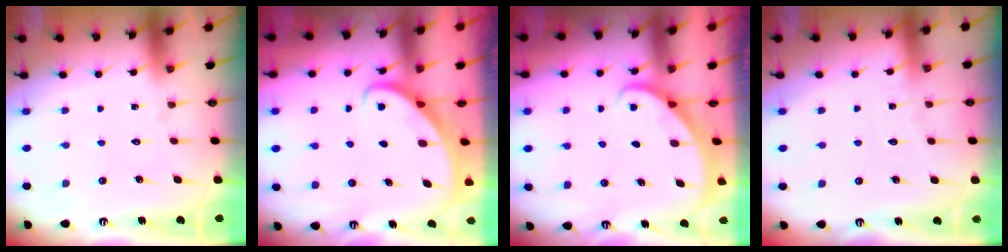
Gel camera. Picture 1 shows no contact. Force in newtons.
{"total": 2.8, "press": 2.8, "slide": 0.2}
{"total": 1.9, "press": 1.9, "slide": 0.1}
{"total": 2.2, "press": 2.1, "slide": 0.3}